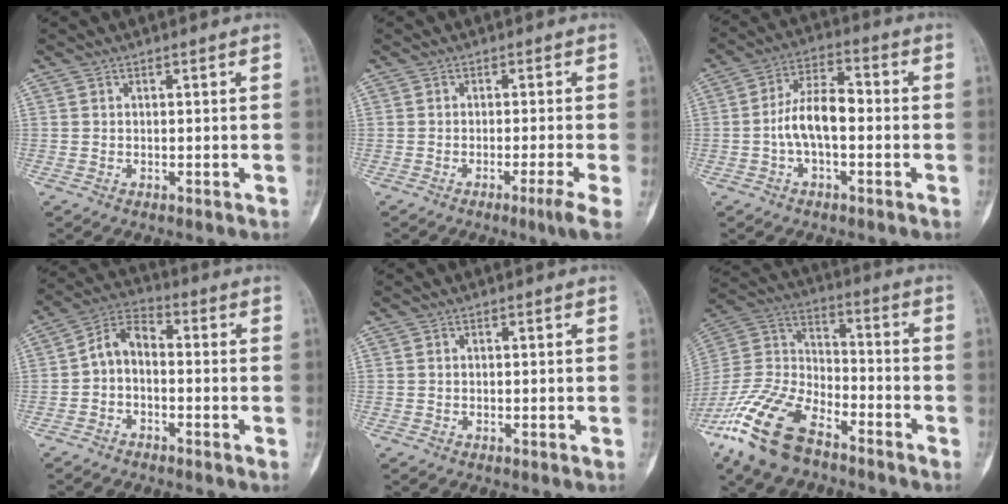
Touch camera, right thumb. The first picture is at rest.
{"total": 3.5, "force": [-1.6, -0.8, 3.0], "torque": [-0.062, -0.006, -0.029]}
{"total": 9.0, "force": [-1.2, 4.4, 7.7], "torque": [-0.139, 0.035, -0.028]}
{"total": 6.3, "force": [-0.9, 3.9, 4.9], "torque": [-0.079, 0.029, -0.033]}
{"total": 0.0}
{"total": 18.0, "force": [-11.8, 8.3, 10.8], "torque": [-0.226, 0.051, -0.229]}